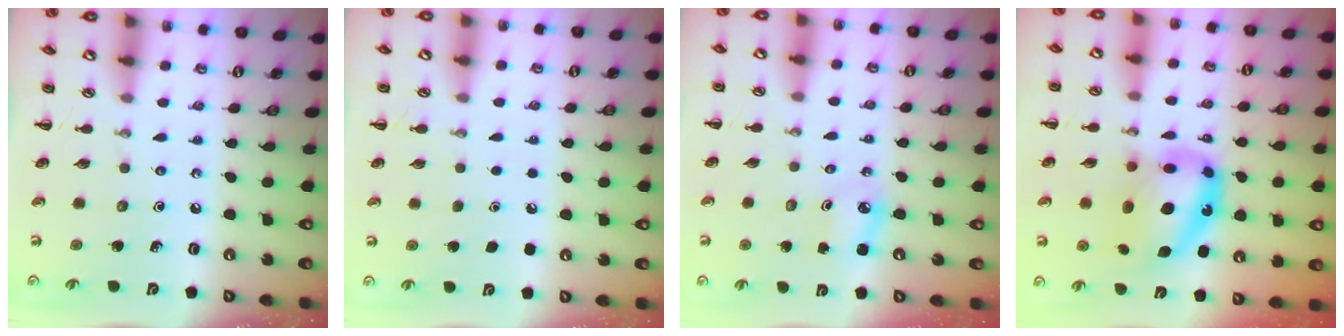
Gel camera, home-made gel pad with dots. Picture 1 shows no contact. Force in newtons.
{"total": 1.8, "press": 1.8, "slide": 0.1}
{"total": 3.2, "press": 3.1, "slide": 0.7}
{"total": 14.5, "press": 14.1, "slide": 3.6}